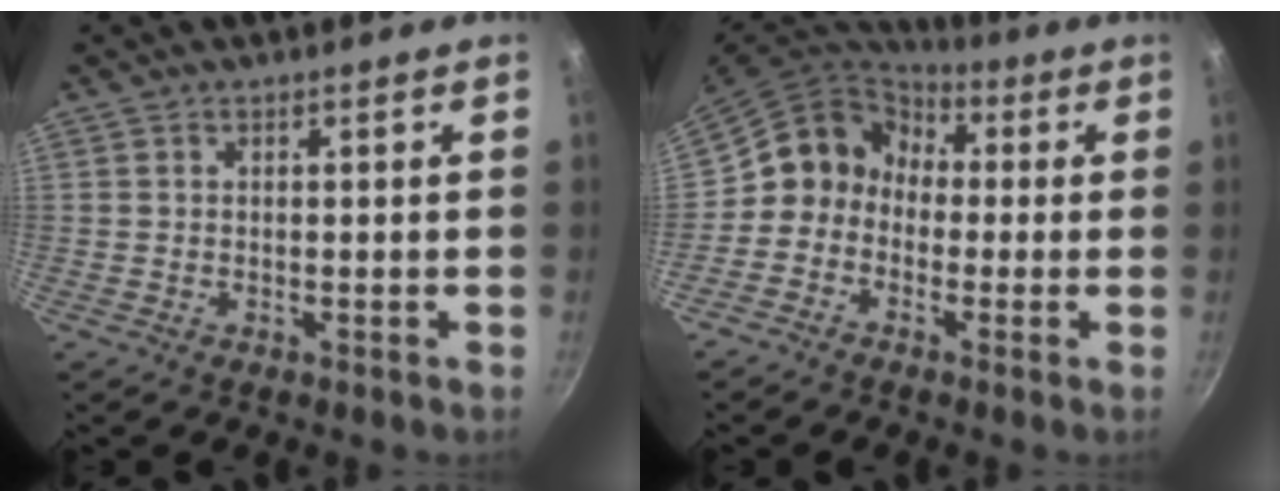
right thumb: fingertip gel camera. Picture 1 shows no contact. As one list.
[{"total": 10.5, "force": [-0.2, 9.3, 4.9], "torque": [-0.059, 0.043, -0.033]}]